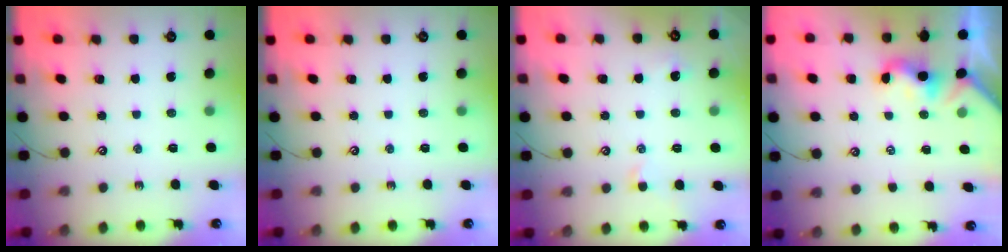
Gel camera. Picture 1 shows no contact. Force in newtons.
{"total": 0.0}
{"total": 0.5, "press": 0.2, "slide": 0.5}
{"total": 1.8, "press": 1.8, "slide": 0.5}